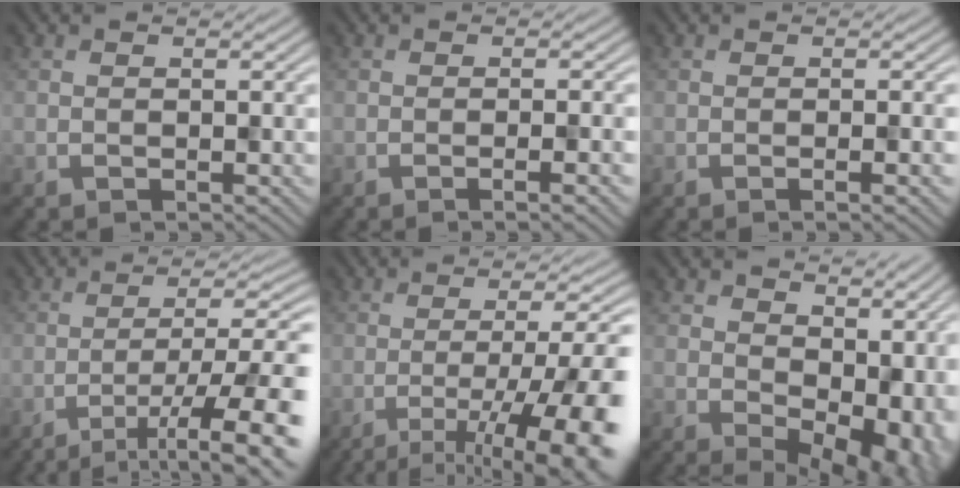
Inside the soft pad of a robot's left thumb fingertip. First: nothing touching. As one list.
[{"total": 3.2, "force": [-1.2, 0.6, 2.9], "torque": [-0.033, 0.009, -0.018]}, {"total": 2.1, "force": [-0.6, 0.4, 2.0], "torque": [-0.021, 0.005, -0.009]}, {"total": 12.6, "force": [-6.4, 3.3, 10.3], "torque": [-0.136, -0.002, -0.086]}, {"total": 13.6, "force": [-6.1, 3.8, 11.6], "torque": [-0.149, -0.004, -0.081]}, {"total": 11.9, "force": [1.8, 7.8, 8.8], "torque": [-0.099, -0.026, 0.073]}]